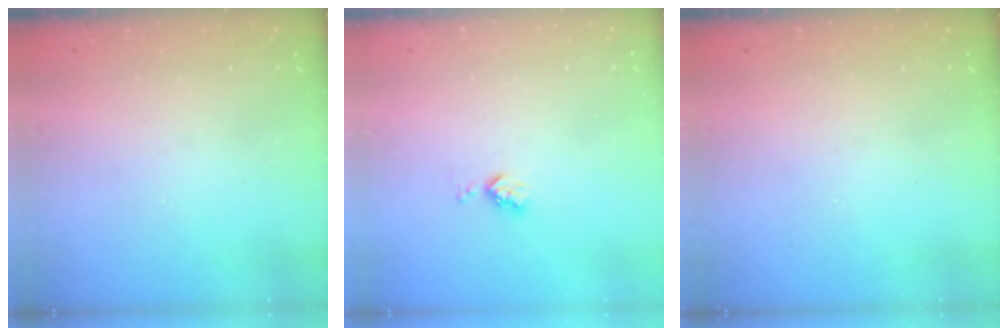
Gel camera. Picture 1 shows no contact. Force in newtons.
{"total": 4.3, "press": 4.3, "slide": 0.6}
{"total": 0.0}